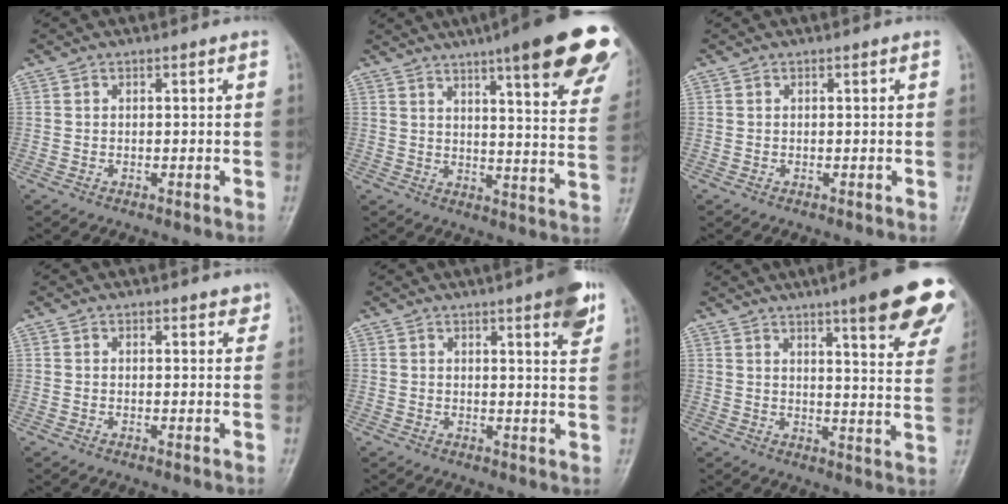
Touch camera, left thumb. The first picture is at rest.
{"total": 25.0, "force": [16.0, 4.6, 18.7], "torque": [-0.208, -0.050, 0.196]}
{"total": 0.0}
{"total": 2.4, "force": [1.9, 1.1, 1.0], "torque": [0.010, -0.007, 0.017]}
{"total": 8.2, "force": [4.8, 1.5, 6.4], "torque": [-0.071, -0.020, 0.058]}
{"total": 20.5, "force": [13.2, 3.6, 15.2], "torque": [-0.169, -0.048, 0.157]}